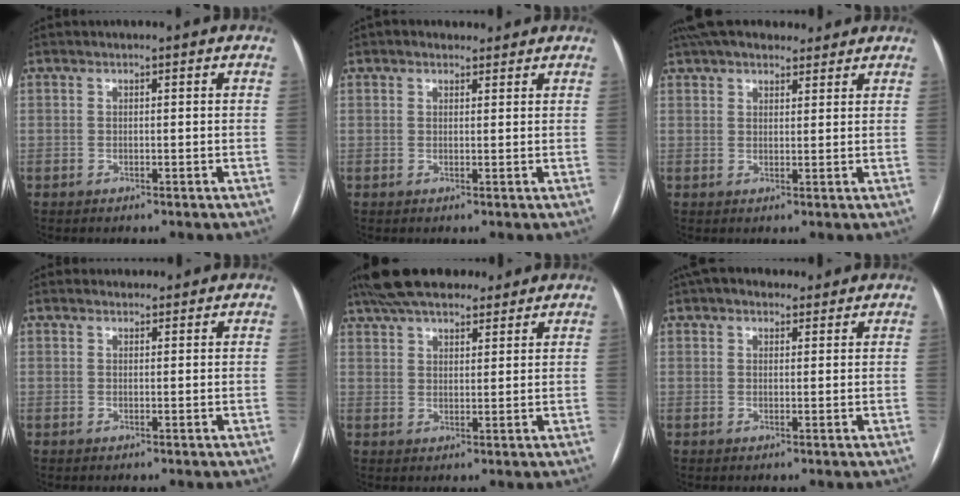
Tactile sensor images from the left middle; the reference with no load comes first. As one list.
[{"total": 2.3, "force": [1.8, 1.4, 0.4], "torque": [-0.007, 0.018, 0.025]}, {"total": 10.9, "force": [9.1, 4.0, 4.4], "torque": [-0.067, 0.046, 0.138]}, {"total": 1.7, "force": [1.6, 0.7, -0.1], "torque": [0.002, 0.015, 0.022]}, {"total": 15.3, "force": [12.4, 5.2, 7.2], "torque": [-0.129, 0.048, 0.197]}, {"total": 5.7, "force": [4.6, 2.7, 2.0], "torque": [-0.025, 0.034, 0.071]}]